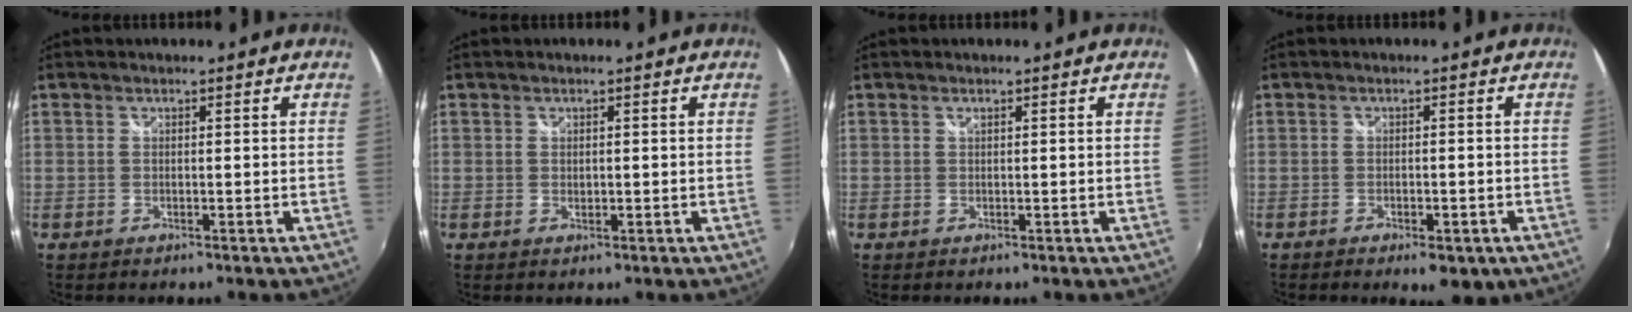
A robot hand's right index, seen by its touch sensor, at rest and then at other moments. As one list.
[{"total": 0.7, "force": [0.2, 0.6, 0.4], "torque": [-0.004, 0.000, 0.005]}, {"total": 0.0}, {"total": 5.6, "force": [-3.5, 2.2, 3.8], "torque": [-0.068, -0.015, -0.042]}]